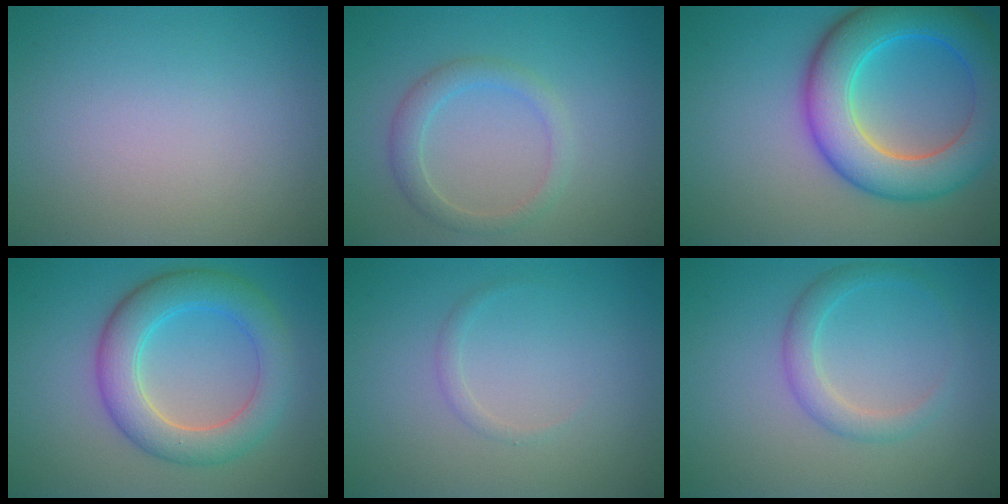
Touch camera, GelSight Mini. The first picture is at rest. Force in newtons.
{"total": 2.3, "press": 2.3, "slide": 0.1}
{"total": 9.3, "press": 9.3, "slide": 0.0}
{"total": 6.1, "press": 6.1, "slide": 0.5}
{"total": 0.8, "press": 0.8, "slide": 0.0}
{"total": 2.3, "press": 2.3, "slide": 0.2}